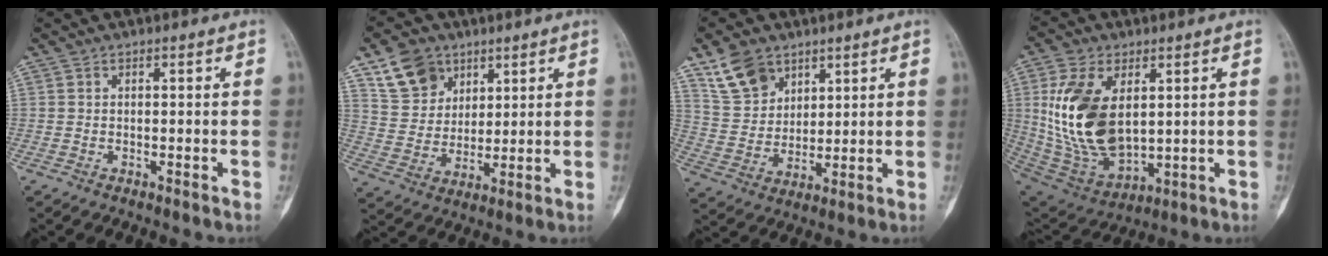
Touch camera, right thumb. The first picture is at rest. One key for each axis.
{"total": 10.6, "fx": 6.3, "fy": 7.7, "fz": 3.5, "tx": -0.039, "ty": -0.026, "tz": 0.126}
{"total": 10.0, "fx": 6.6, "fy": 6.5, "fz": 3.8, "tx": -0.054, "ty": -0.025, "tz": 0.135}
{"total": 19.1, "fx": 3.2, "fy": 11.0, "fz": 15.3, "tx": -0.290, "ty": -0.020, "tz": 0.079}